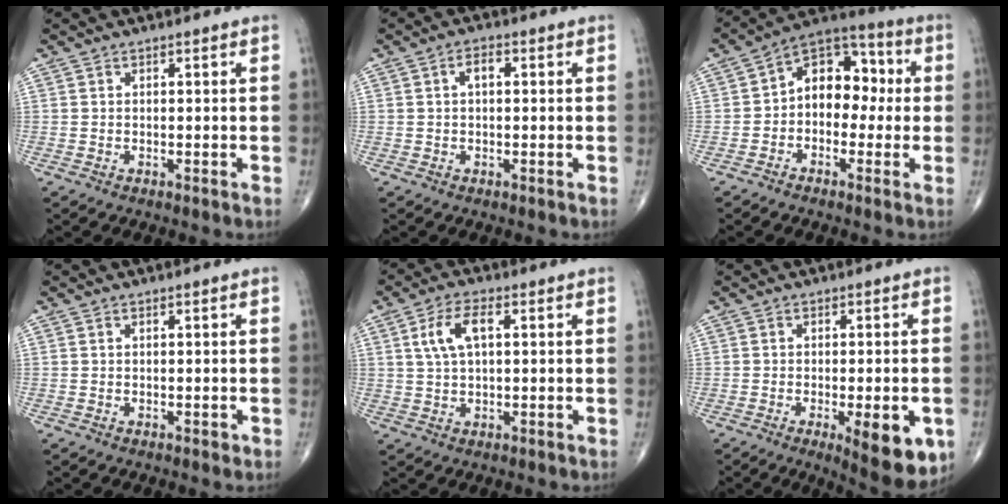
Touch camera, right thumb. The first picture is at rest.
{"total": 2.4, "force": [0.3, 1.3, 2.0], "torque": [-0.032, 0.006, 0.003]}
{"total": 11.6, "force": [0.0, 8.1, 8.3], "torque": [-0.083, 0.041, -0.019]}
{"total": 0.6, "force": [-0.1, 0.3, 0.5], "torque": [-0.006, 0.000, -0.003]}
{"total": 6.5, "force": [1.7, 3.0, 5.6], "torque": [-0.115, 0.009, 0.033]}
{"total": 11.6, "force": [-4.1, 3.8, 10.1], "torque": [-0.118, -0.007, -0.046]}